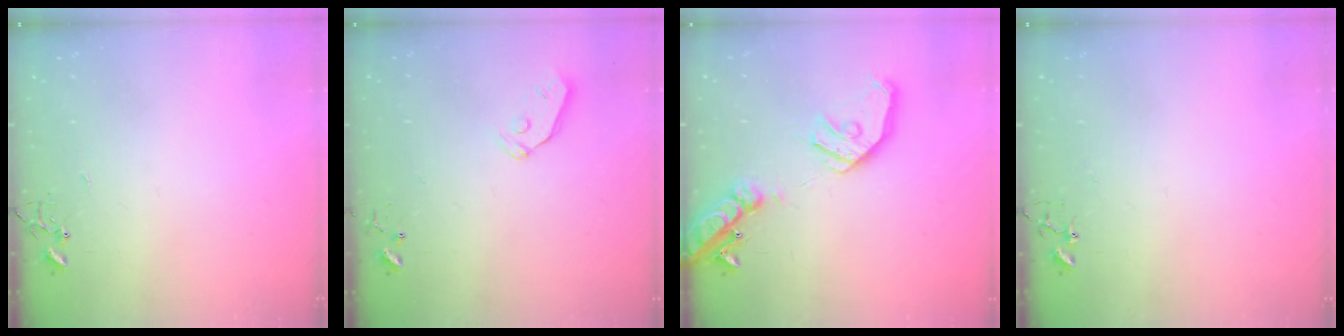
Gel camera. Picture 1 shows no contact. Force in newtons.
{"total": 5.6, "press": 5.6, "slide": 0.7}
{"total": 18.8, "press": 18.6, "slide": 3.0}
{"total": 3.9, "press": 3.8, "slide": 0.2}